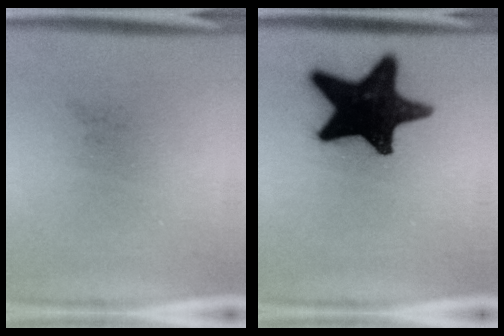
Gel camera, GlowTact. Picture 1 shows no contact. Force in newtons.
{"total": 19.5}